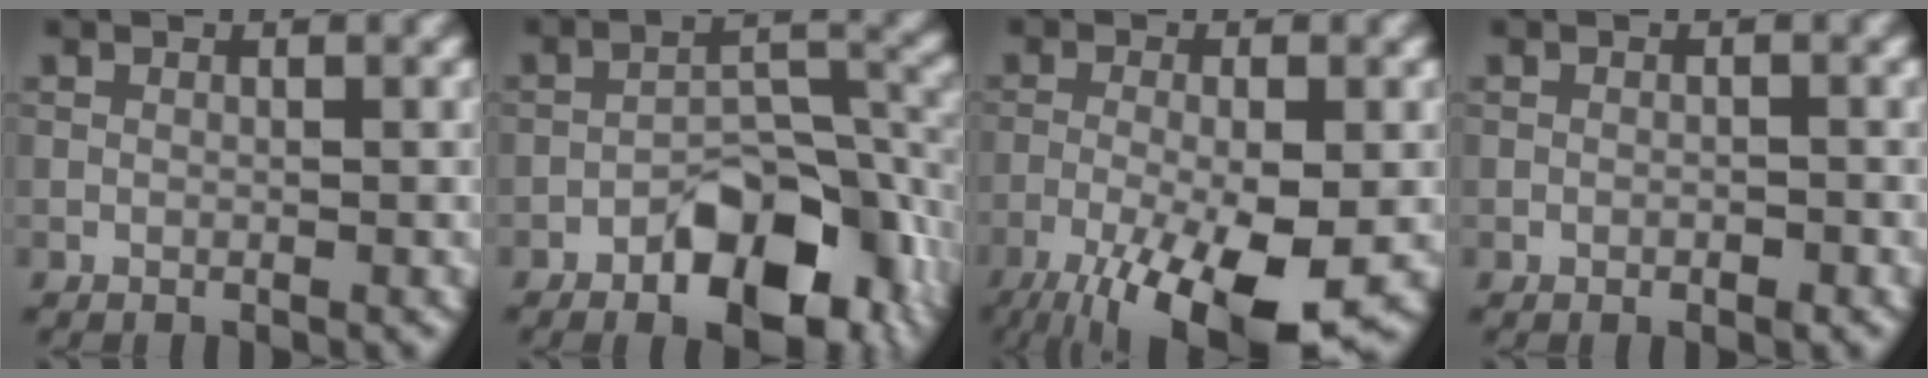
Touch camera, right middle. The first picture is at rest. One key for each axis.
{"total": 9.5, "fx": -5.1, "fy": 4.6, "fz": 6.6, "tx": -0.088, "ty": 0.007, "tz": -0.082}
{"total": 10.7, "fx": -5.5, "fy": 3.0, "fz": 8.7, "tx": -0.159, "ty": -0.024, "tz": -0.091}
{"total": 0.8, "fx": -0.4, "fy": 0.4, "fz": 0.6, "tx": -0.007, "ty": 0.001, "tz": -0.006}